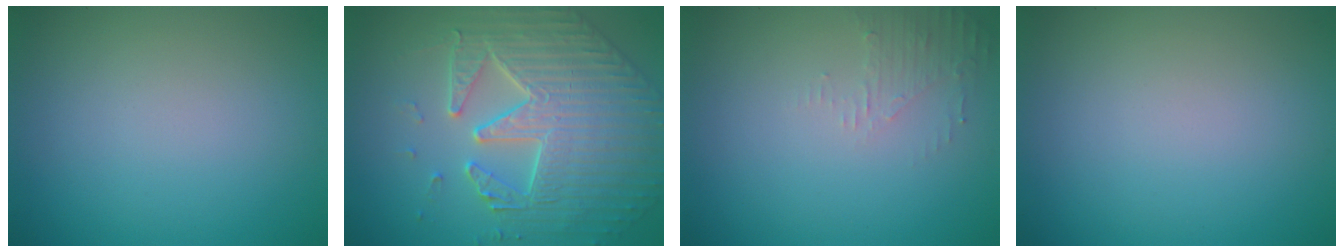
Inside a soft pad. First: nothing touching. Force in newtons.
{"total": 5.8, "press": 5.3, "slide": 2.5}
{"total": 1.6, "press": 1.5, "slide": 0.4}
{"total": 0.0}